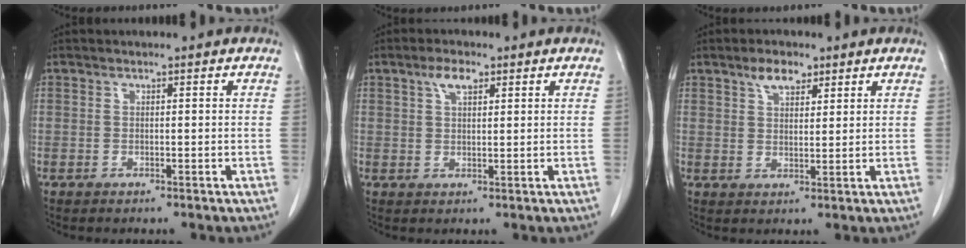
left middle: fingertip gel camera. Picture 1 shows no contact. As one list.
[{"total": 3.2, "force": [1.8, 1.3, 2.4], "torque": [-0.048, 0.007, 0.035]}, {"total": 4.5, "force": [2.9, 2.4, 2.5], "torque": [-0.044, 0.010, 0.052]}]